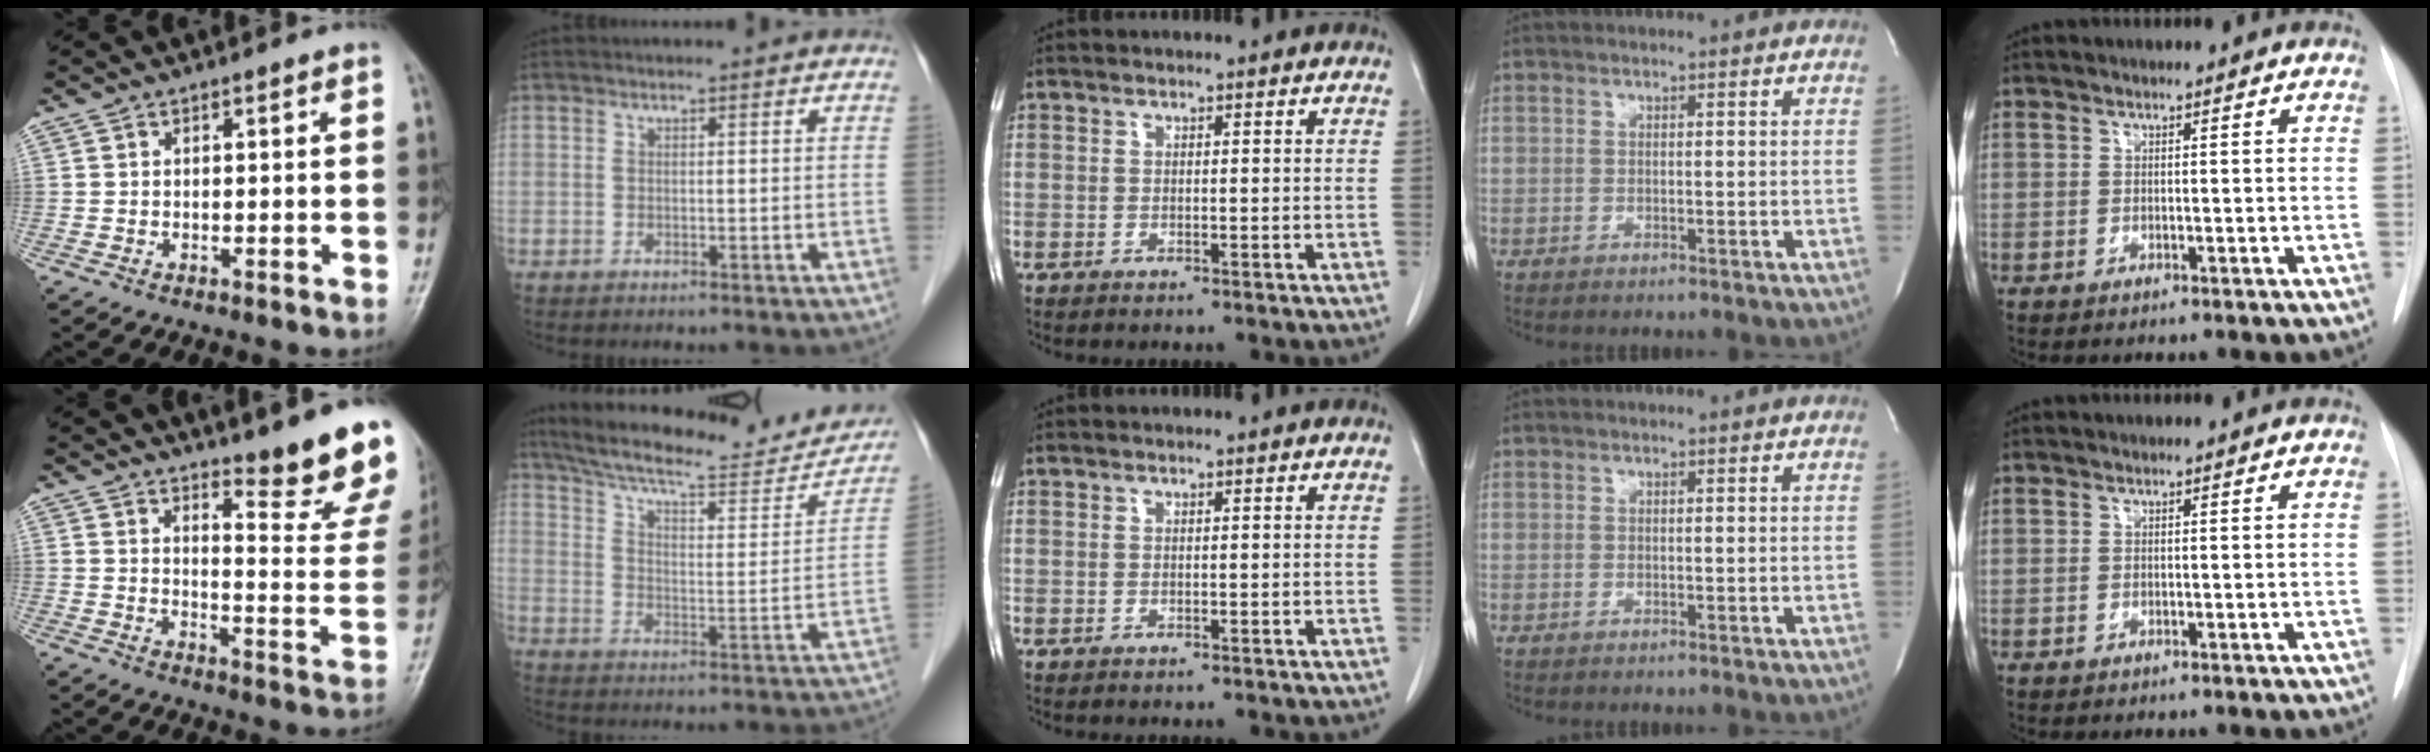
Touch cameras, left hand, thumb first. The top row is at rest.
{"thumb": {"total": 14.2, "force": [11.6, 1.4, 8.0], "torque": [-0.081, -0.124, 0.149]}, "index": {"total": 21.4, "force": [19.3, 4.1, 8.2], "torque": [-0.130, -0.005, 0.268]}}